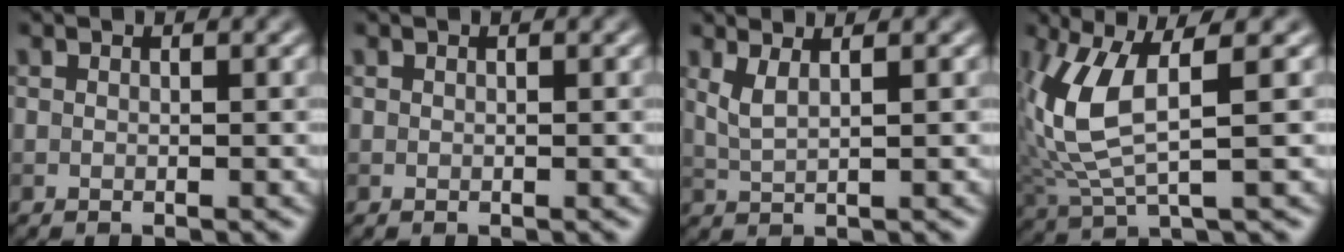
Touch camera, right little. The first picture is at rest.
{"total": 0.0}
{"total": 2.0, "force": [1.0, 0.6, 1.7], "torque": [-0.034, -0.002, 0.020]}
{"total": 7.5, "force": [1.4, 2.7, 6.8], "torque": [-0.174, -0.002, 0.032]}